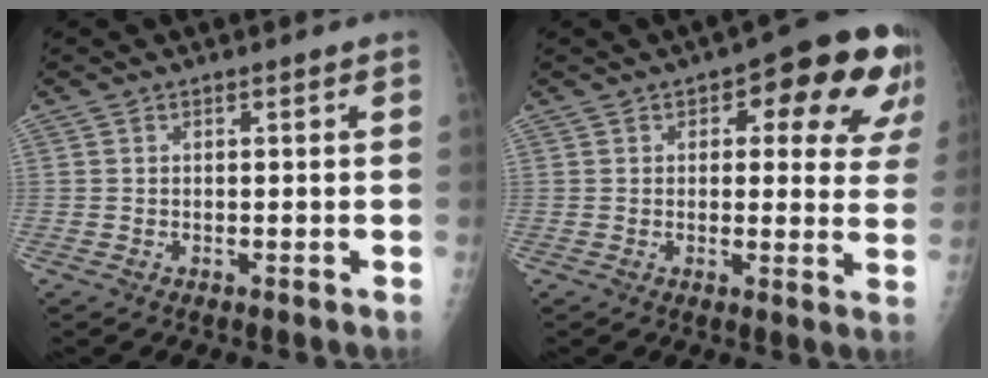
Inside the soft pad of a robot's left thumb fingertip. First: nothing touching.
{"total": 15.6, "force": [6.8, 6.9, 12.2], "torque": [-0.096, -0.007, 0.073]}